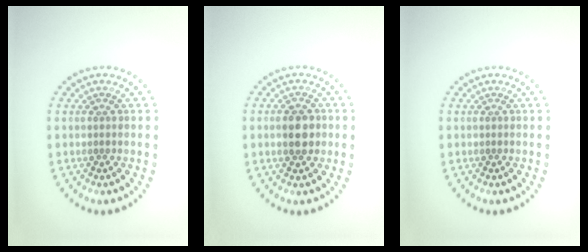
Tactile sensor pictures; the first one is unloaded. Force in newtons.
{"total": 2.9, "press": 2.9, "slide": 0.1}
{"total": 0.0}